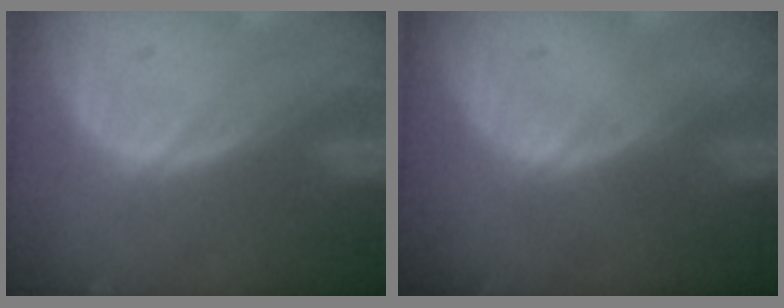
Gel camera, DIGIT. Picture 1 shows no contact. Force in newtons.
{"total": 0.0}